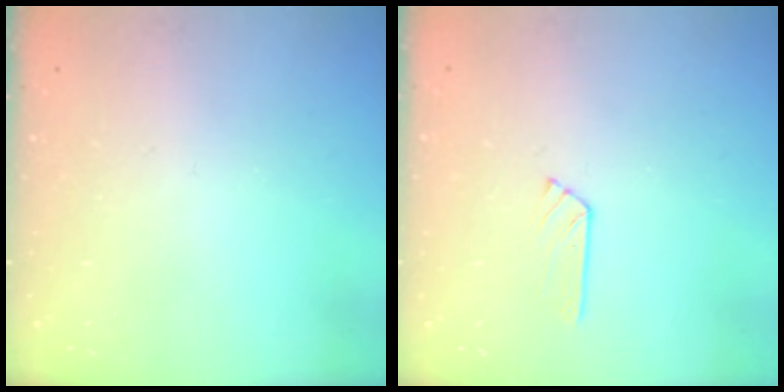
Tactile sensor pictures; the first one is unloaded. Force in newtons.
{"total": 4.0, "press": 4.0, "slide": 0.5}